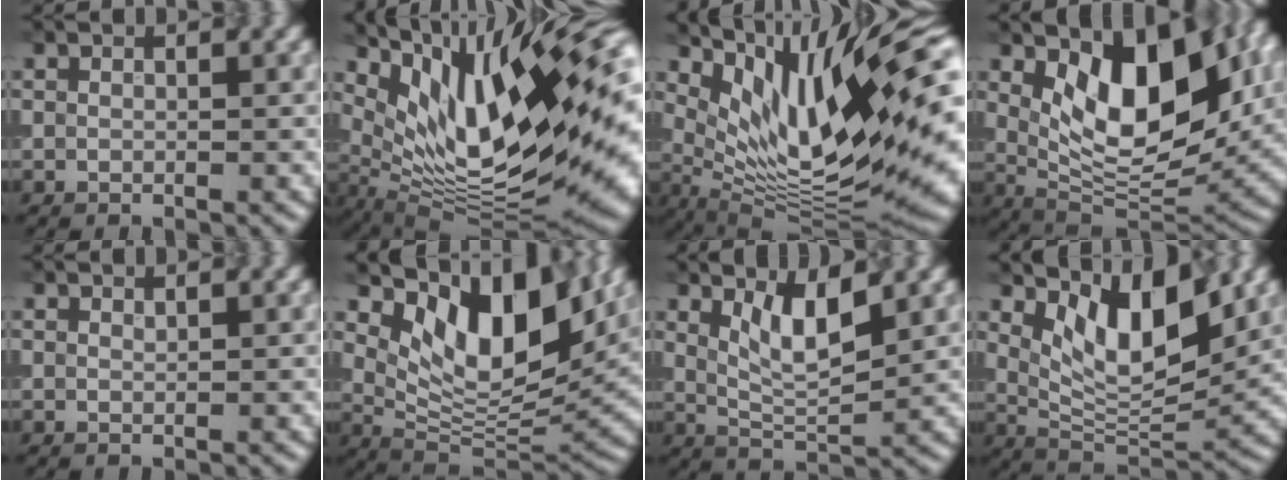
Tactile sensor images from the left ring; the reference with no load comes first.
{"total": 16.7, "force": [5.1, 6.1, 14.7], "torque": [-0.251, 0.006, 0.098]}
{"total": 14.8, "force": [4.7, 5.0, 13.1], "torque": [-0.232, 0.004, 0.096]}
{"total": 11.2, "force": [2.9, 5.2, 9.4], "torque": [-0.139, -0.015, 0.053]}
{"total": 0.0}
{"total": 10.9, "force": [4.9, 5.0, 8.4], "torque": [-0.131, -0.010, 0.091]}
{"total": 4.3, "force": [2.0, 1.2, 3.6], "torque": [-0.071, -0.007, 0.040]}
{"total": 7.4, "force": [3.3, 3.1, 5.9], "torque": [-0.101, -0.015, 0.060]}